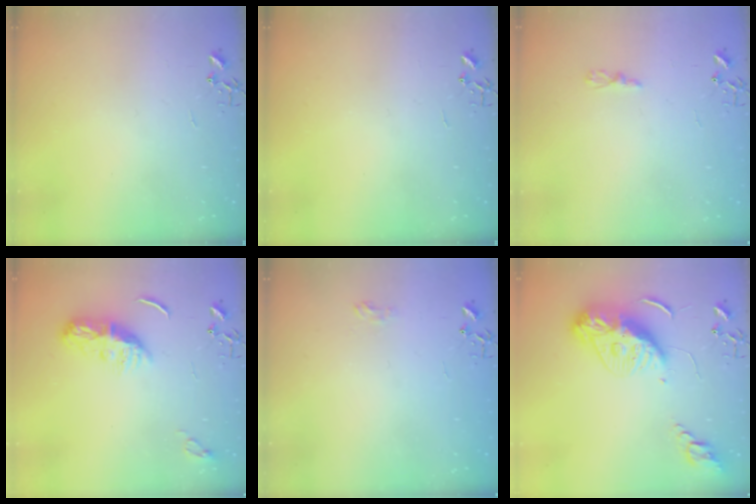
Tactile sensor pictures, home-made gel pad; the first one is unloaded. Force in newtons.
{"total": 0.0}
{"total": 3.2, "press": 3.1, "slide": 0.4}
{"total": 9.1, "press": 9.1, "slide": 0.2}
{"total": 6.5, "press": 6.5, "slide": 0.6}
{"total": 12.9, "press": 12.9, "slide": 1.2}